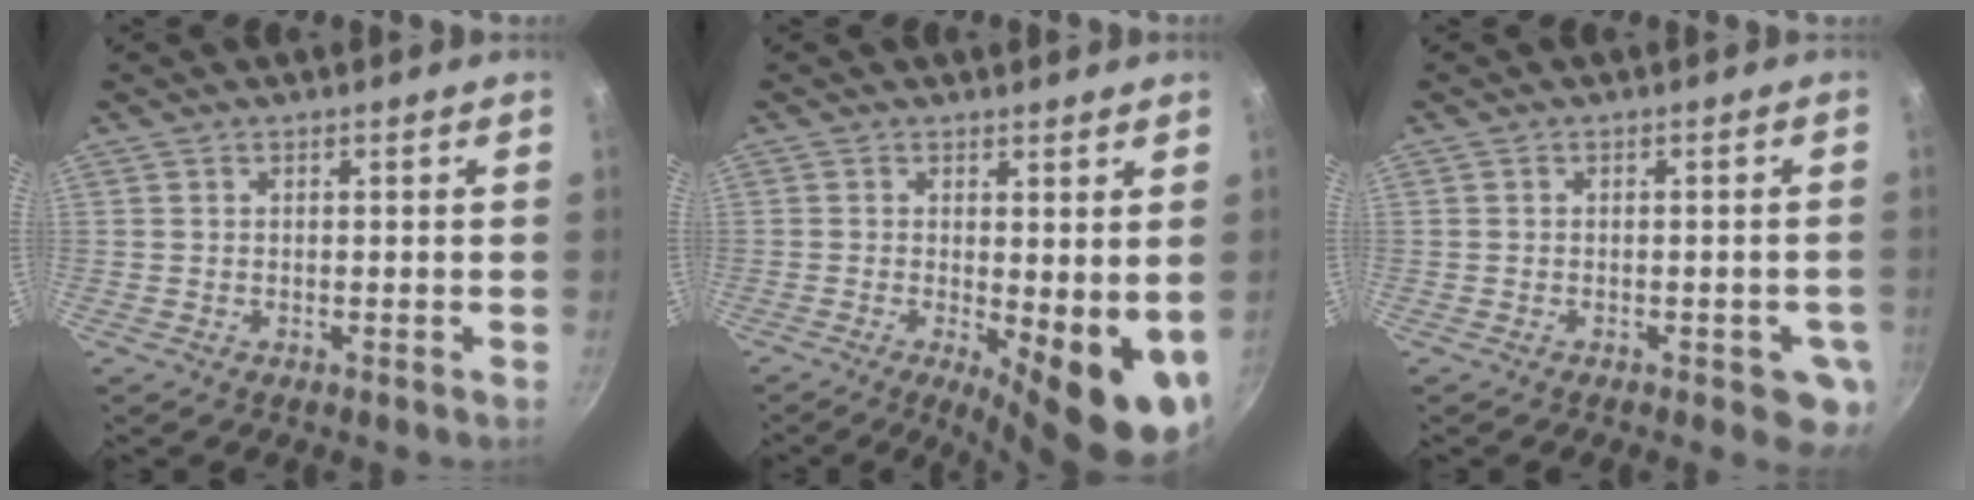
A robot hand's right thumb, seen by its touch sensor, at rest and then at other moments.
{"total": 11.5, "force": [-1.5, 3.9, 10.7], "torque": [-0.118, -0.014, -0.012]}
{"total": 5.8, "force": [-1.9, 2.7, 4.7], "torque": [-0.028, 0.010, -0.022]}